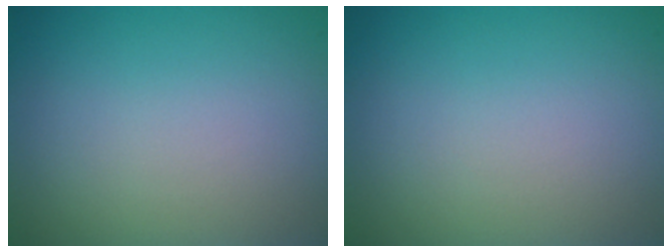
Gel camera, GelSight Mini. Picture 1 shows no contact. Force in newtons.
{"total": 0.0}